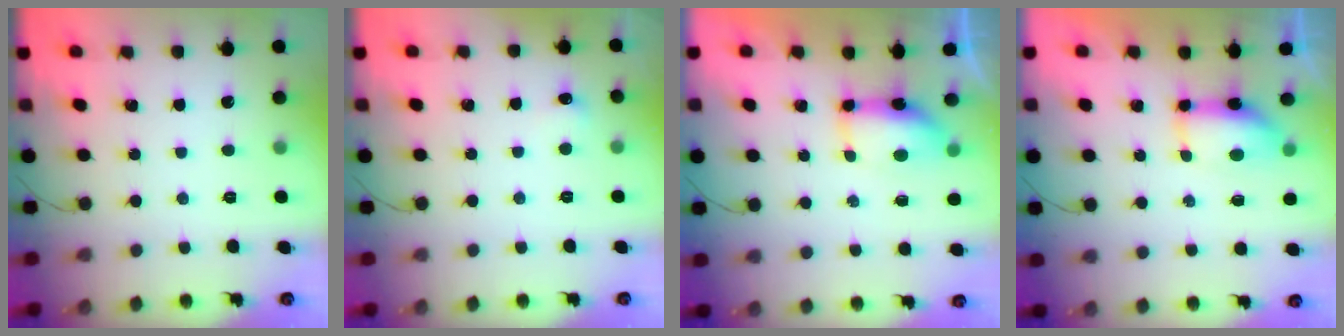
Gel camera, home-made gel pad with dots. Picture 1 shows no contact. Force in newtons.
{"total": 4.1, "press": 4.0, "slide": 1.1}
{"total": 6.8, "press": 6.7, "slide": 0.9}
{"total": 6.8, "press": 6.8, "slide": 0.5}